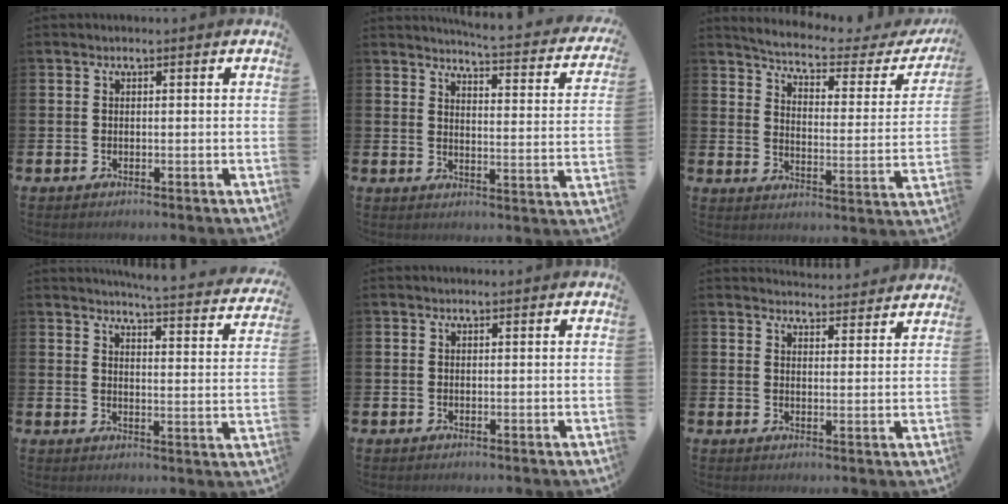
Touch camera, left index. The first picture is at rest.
{"total": 4.2, "force": [4.0, -0.2, 1.0], "torque": [-0.024, -0.042, 0.061]}
{"total": 4.5, "force": [4.1, 0.7, 1.7], "torque": [-0.059, -0.032, 0.060]}
{"total": 4.8, "force": [4.7, -0.4, 1.1], "torque": [-0.033, -0.037, 0.077]}
{"total": 0.0}
{"total": 4.3, "force": [4.3, 0.5, -0.1], "torque": [0.004, -0.030, 0.076]}